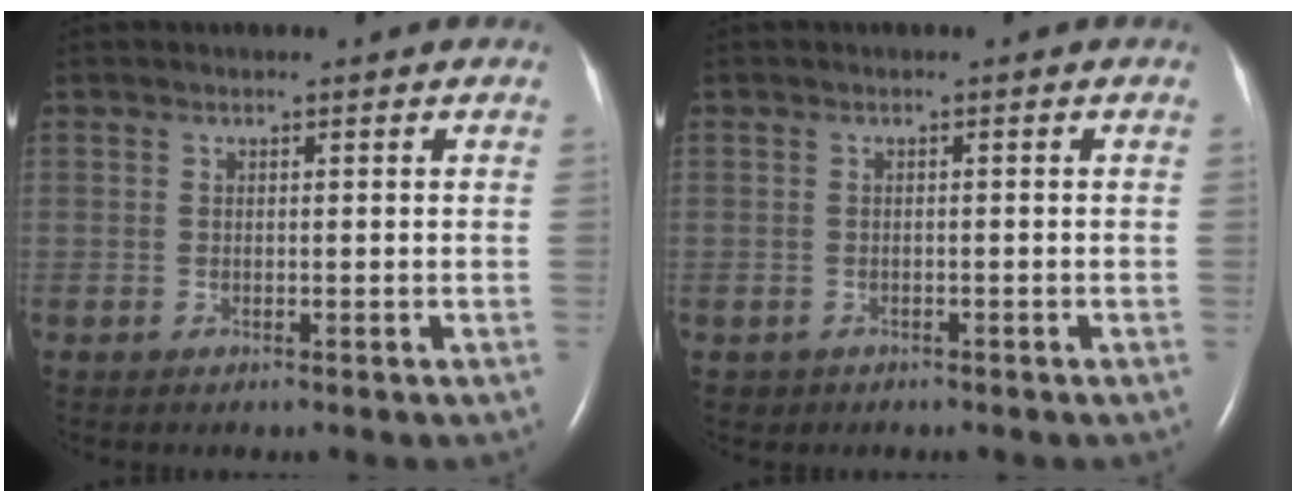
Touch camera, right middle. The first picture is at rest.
{"total": 1.3, "force": [-0.8, 1.0, -0.1], "torque": [-0.010, 0.004, -0.009]}